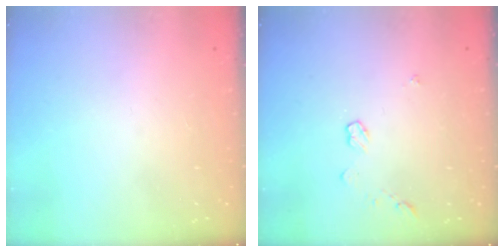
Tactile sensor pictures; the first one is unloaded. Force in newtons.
{"total": 3.3, "press": 3.2, "slide": 0.4}